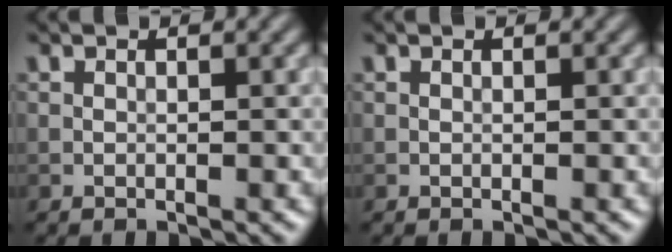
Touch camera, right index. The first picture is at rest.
{"total": 0.0}